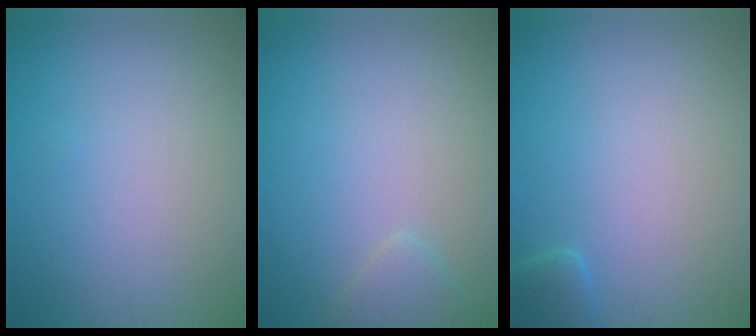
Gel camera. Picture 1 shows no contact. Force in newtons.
{"total": 1.4, "press": 1.4, "slide": 0.1}
{"total": 1.7, "press": 1.7, "slide": 0.2}